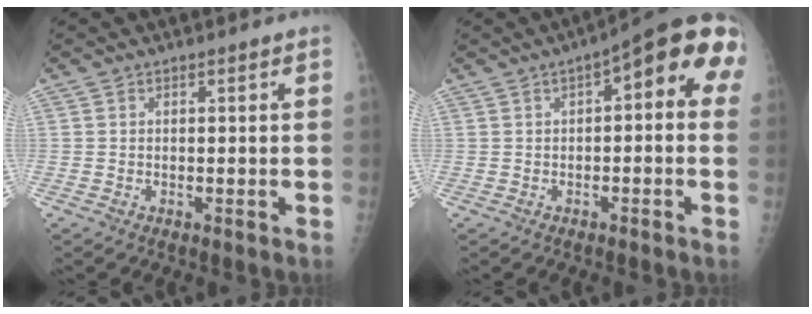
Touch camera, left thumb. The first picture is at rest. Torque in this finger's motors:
{"motor_torque": [-0.17, 0.65, 0.11, -0.10, 0.11]}